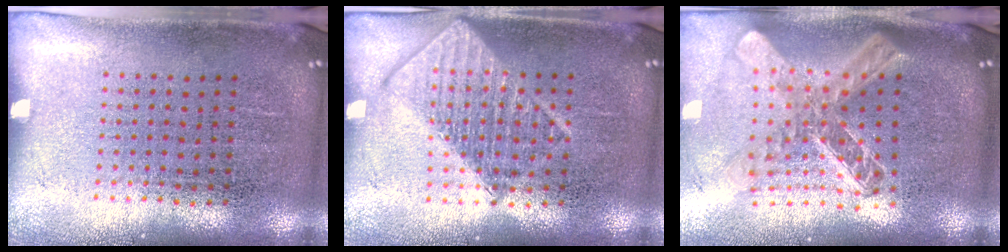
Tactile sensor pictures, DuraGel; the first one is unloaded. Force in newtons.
{"total": 2.9, "press": 2.9, "slide": 0.3}
{"total": 2.5, "press": 2.0, "slide": 1.6}